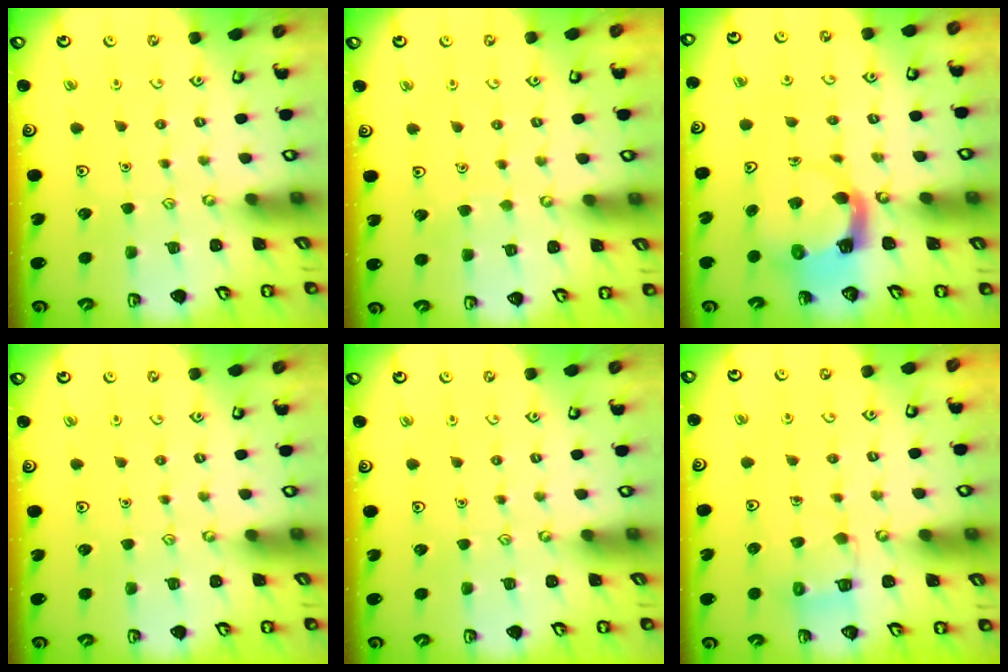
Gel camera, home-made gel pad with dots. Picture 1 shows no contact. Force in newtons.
{"total": 1.4, "press": 1.4, "slide": 0.1}
{"total": 4.0, "press": 4.0, "slide": 0.4}
{"total": 0.0}
{"total": 0.0}
{"total": 6.3, "press": 6.3, "slide": 0.6}